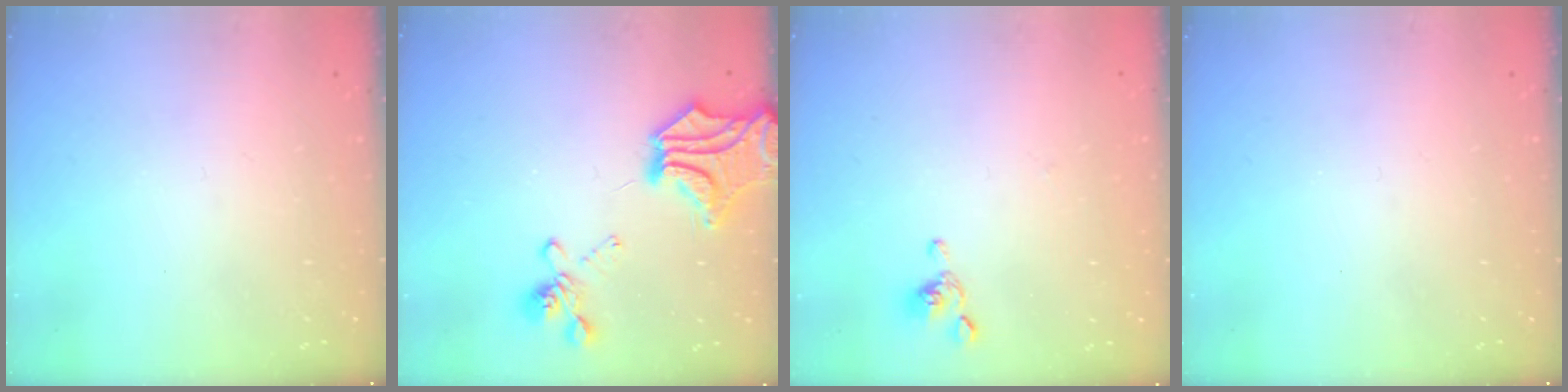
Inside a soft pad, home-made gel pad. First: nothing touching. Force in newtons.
{"total": 6.7, "press": 5.7, "slide": 3.6}
{"total": 2.5, "press": 2.5, "slide": 0.6}
{"total": 0.0}